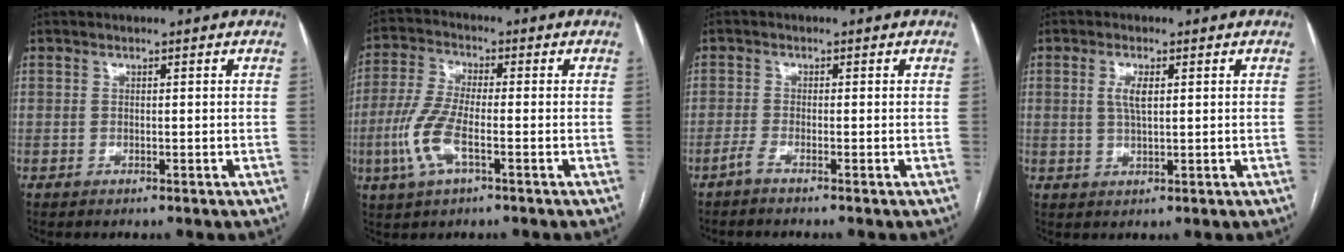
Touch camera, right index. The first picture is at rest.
{"total": 8.3, "force": [-2.7, 2.3, 7.5], "torque": [-0.177, -0.003, -0.056]}
{"total": 1.6, "force": [-1.3, -0.5, 0.8], "torque": [-0.017, 0.002, -0.029]}
{"total": 3.2, "force": [0.8, 0.8, 3.0], "torque": [-0.061, 0.000, 0.016]}